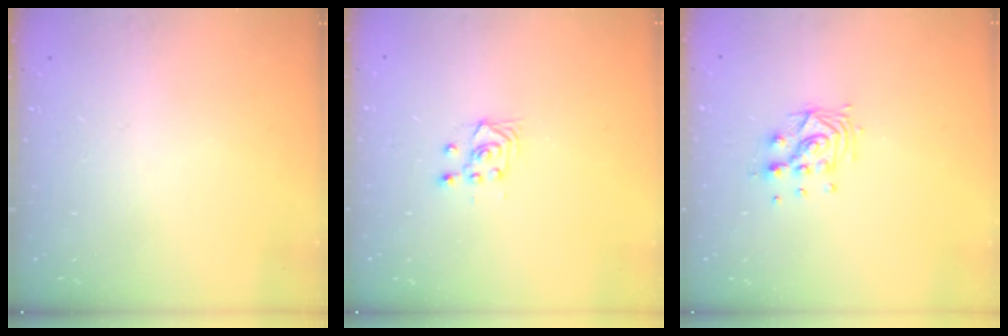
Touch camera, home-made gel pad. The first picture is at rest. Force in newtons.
{"total": 3.6, "press": 3.2, "slide": 1.6}
{"total": 8.4, "press": 8.4, "slide": 0.3}